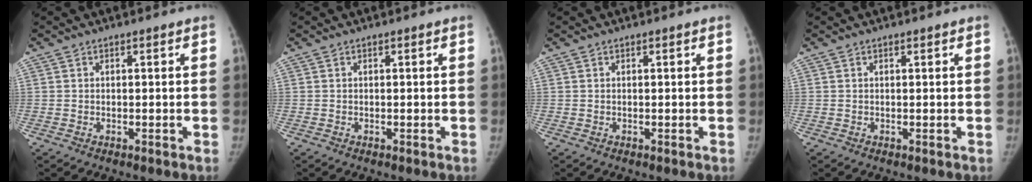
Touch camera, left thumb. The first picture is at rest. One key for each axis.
{"total": 0.0}
{"total": 0.0}
{"total": 0.0}